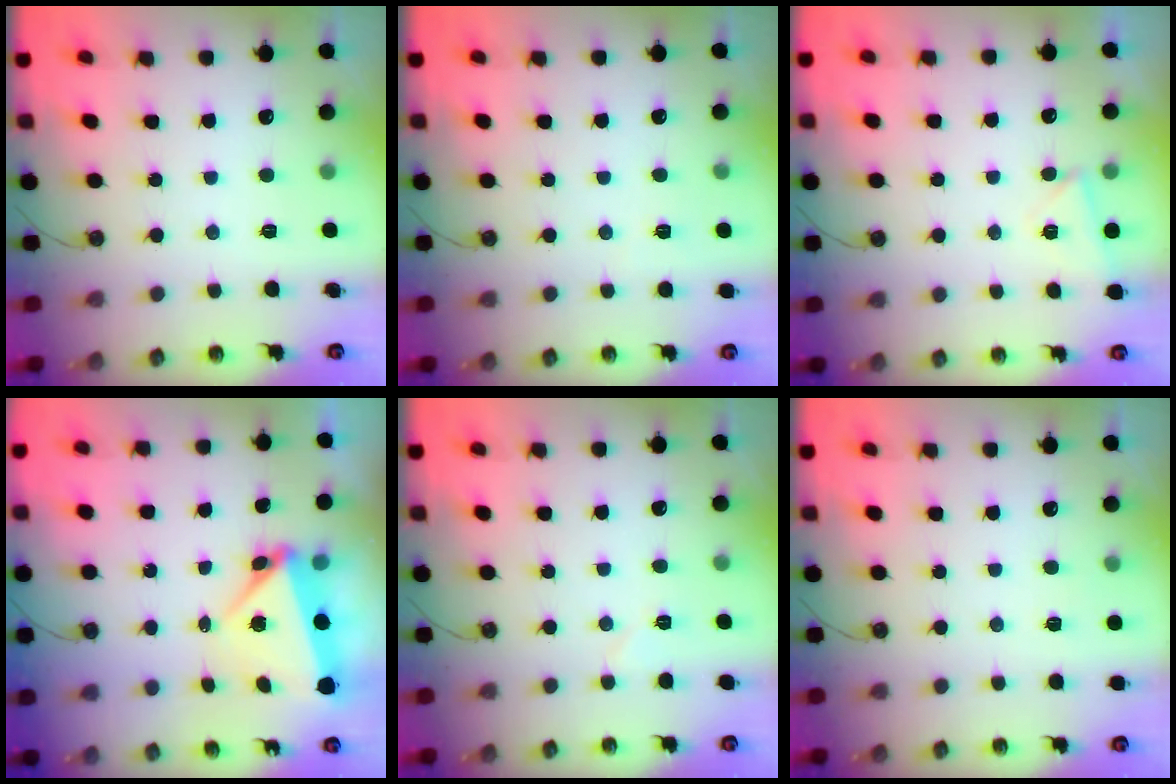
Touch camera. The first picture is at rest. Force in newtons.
{"total": 2.3, "press": 1.3, "slide": 1.9}
{"total": 4.2, "press": 3.3, "slide": 2.6}
{"total": 5.6, "press": 4.9, "slide": 2.6}
{"total": 3.8, "press": 3.3, "slide": 1.8}
{"total": 2.6, "press": 1.9, "slide": 1.8}